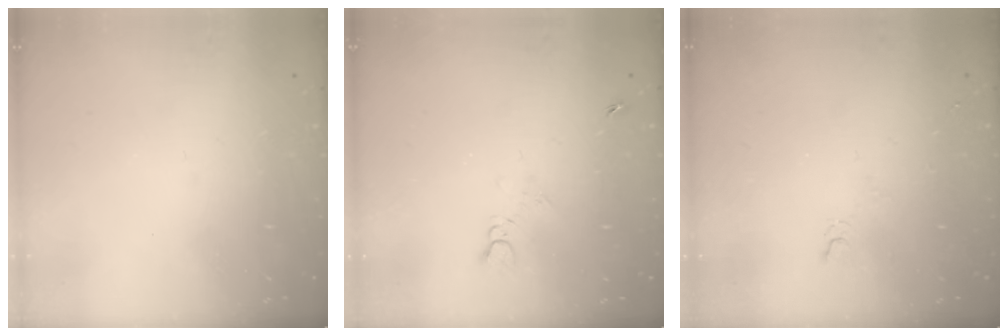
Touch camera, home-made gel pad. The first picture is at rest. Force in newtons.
{"total": 3.0, "press": 2.9, "slide": 0.4}
{"total": 2.7, "press": 2.6, "slide": 0.5}